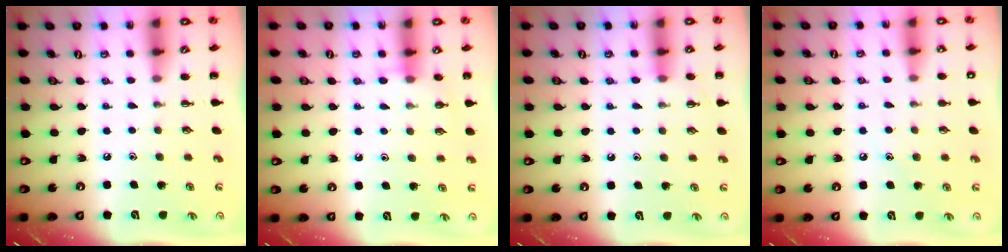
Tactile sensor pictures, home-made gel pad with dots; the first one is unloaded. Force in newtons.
{"total": 6.7, "press": 6.5, "slide": 1.3}
{"total": 8.9, "press": 8.7, "slide": 2.2}
{"total": 7.3, "press": 7.1, "slide": 1.8}